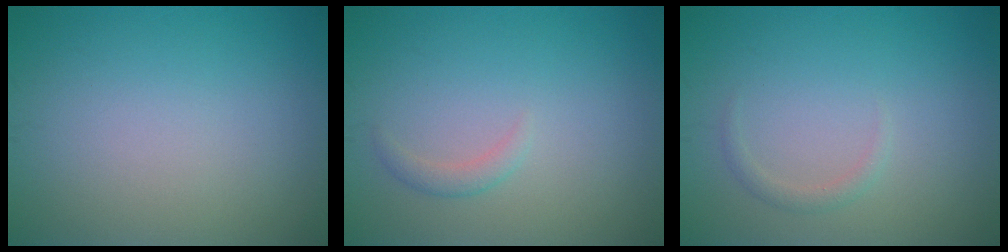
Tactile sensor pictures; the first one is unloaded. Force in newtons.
{"total": 1.1, "press": 1.1, "slide": 0.1}
{"total": 1.0, "press": 1.0, "slide": 0.1}